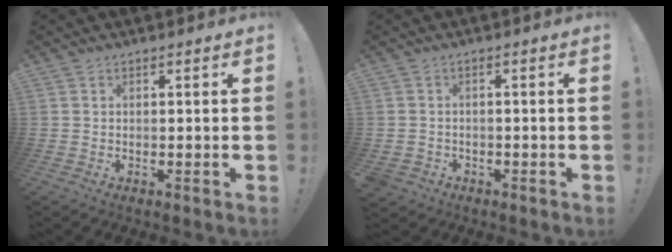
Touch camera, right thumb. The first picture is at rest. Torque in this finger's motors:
{"motor_torque": [0.11, -0.10, -0.08, -0.12, 0.10]}